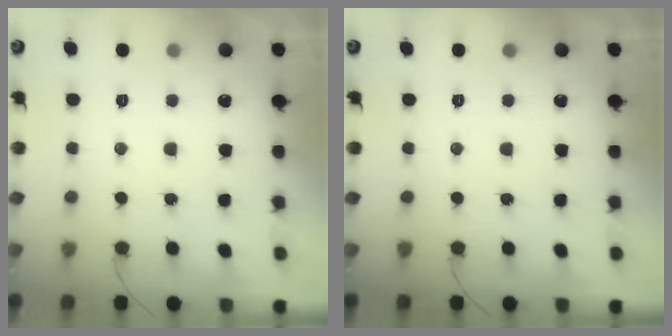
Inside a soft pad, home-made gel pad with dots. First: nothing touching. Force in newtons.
{"total": 0.0}